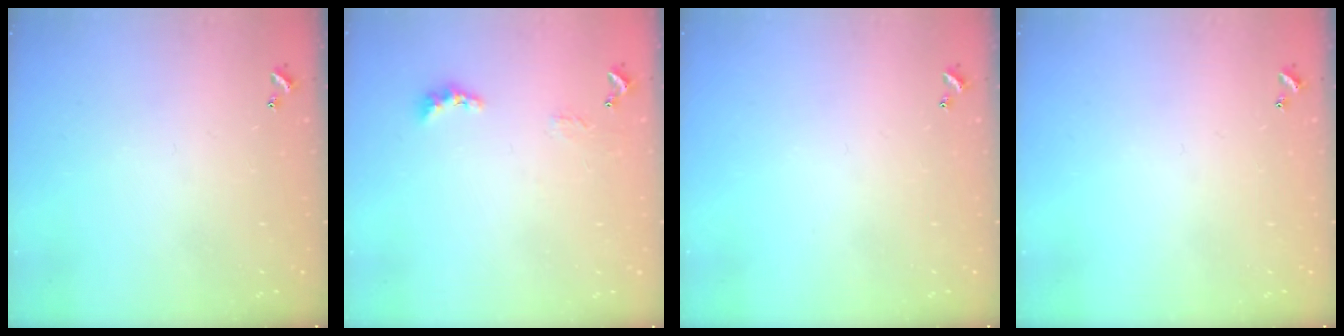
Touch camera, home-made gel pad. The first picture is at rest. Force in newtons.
{"total": 2.3, "press": 2.2, "slide": 0.7}
{"total": 0.0}
{"total": 0.0}